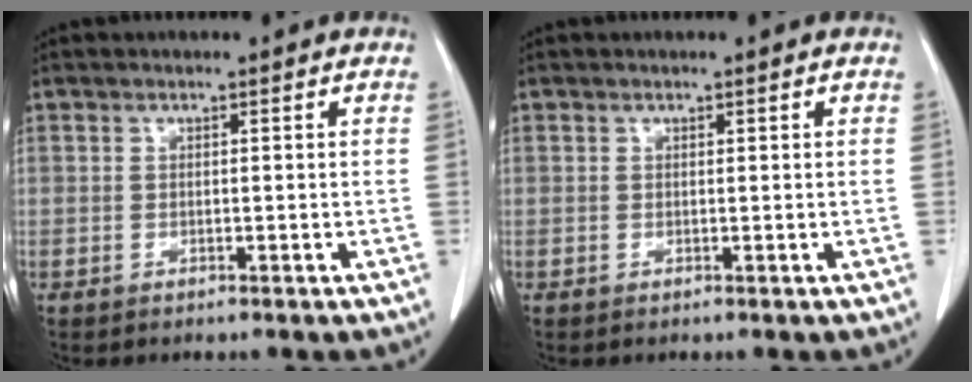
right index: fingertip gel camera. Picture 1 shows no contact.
{"total": 0.0}